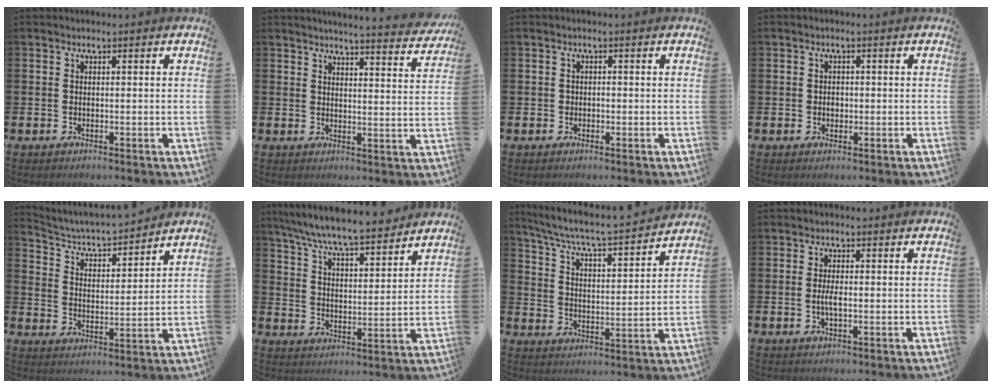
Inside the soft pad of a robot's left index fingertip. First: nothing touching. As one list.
[{"total": 4.4, "force": [4.4, -0.4, 0.7], "torque": [-0.010, -0.037, 0.071]}, {"total": 0.8, "force": [-0.2, 0.7, 0.2], "torque": [-0.001, 0.004, -0.006]}, {"total": 1.2, "force": [-0.1, 1.0, 0.6], "torque": [0.000, 0.003, -0.006]}, {"total": 4.8, "force": [4.7, 0.8, 1.0], "torque": [-0.052, -0.039, 0.075]}, {"total": 8.1, "force": [7.7, 0.5, 2.4], "torque": [-0.082, -0.051, 0.137]}, {"total": 6.4, "force": [6.0, 0.3, 2.3], "torque": [-0.076, -0.049, 0.097]}, {"total": 2.2, "force": [-0.2, 0.7, 2.1], "torque": [-0.033, -0.002, -0.006]}]